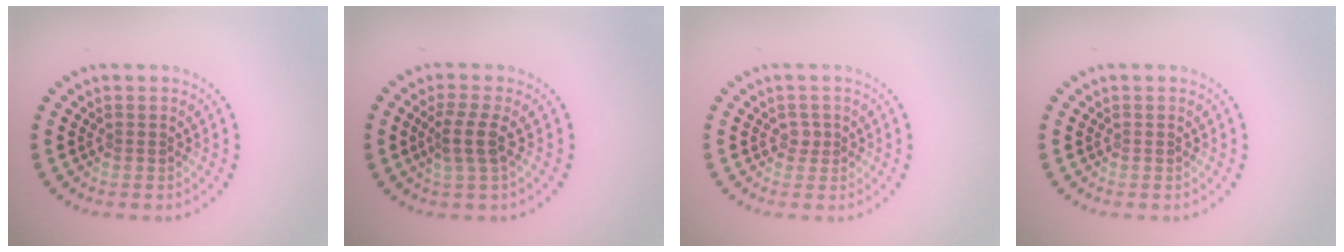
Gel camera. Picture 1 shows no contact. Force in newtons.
{"total": 2.2, "press": 1.8, "slide": 1.3}
{"total": 1.0, "press": 0.7, "slide": 0.6}
{"total": 0.0}